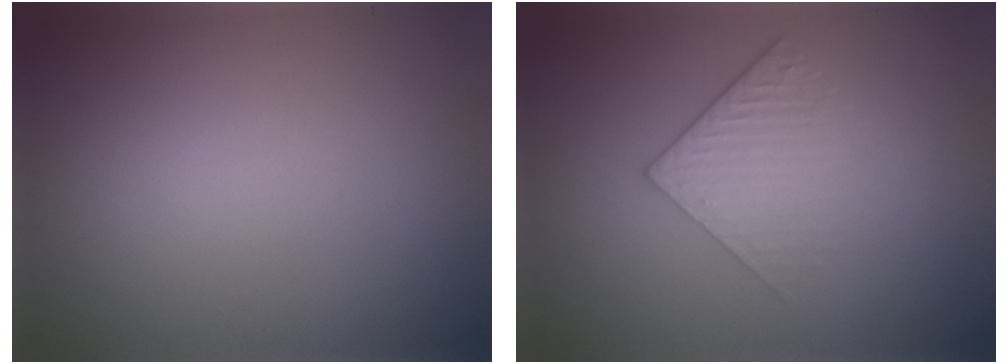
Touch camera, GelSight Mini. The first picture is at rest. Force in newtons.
{"total": 3.1, "press": 2.7, "slide": 1.4}